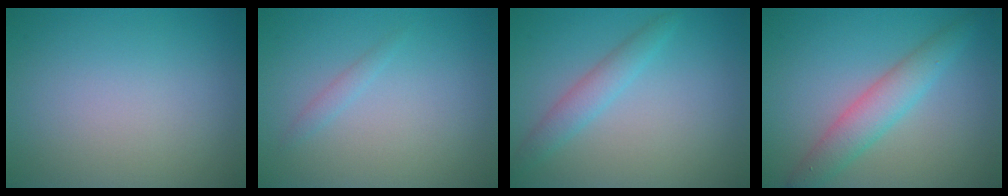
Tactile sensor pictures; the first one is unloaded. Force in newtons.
{"total": 0.9, "press": 0.9, "slide": 0.1}
{"total": 2.2, "press": 2.2, "slide": 0.1}
{"total": 3.7, "press": 3.7, "slide": 0.1}